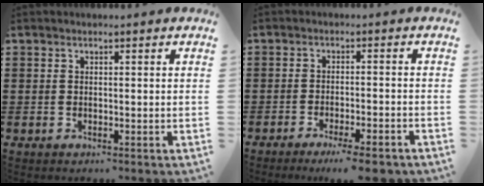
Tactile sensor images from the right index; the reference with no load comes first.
{"total": 4.2, "force": [-3.5, 0.0, 2.4], "torque": [-0.039, -0.008, -0.064]}